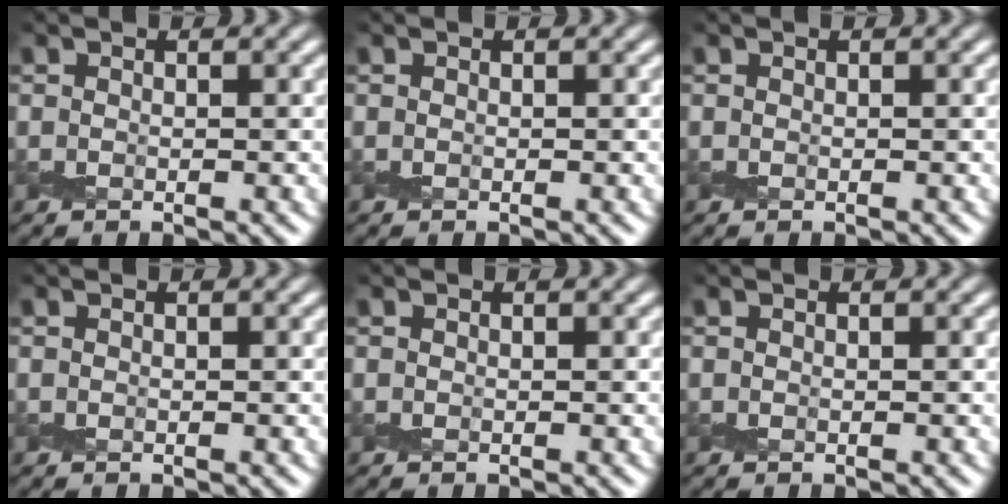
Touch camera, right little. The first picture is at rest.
{"total": 0.0}
{"total": 0.0}
{"total": 0.0}
{"total": 0.0}
{"total": 0.0}